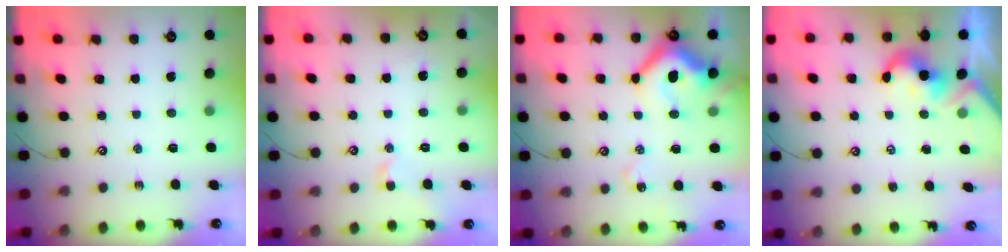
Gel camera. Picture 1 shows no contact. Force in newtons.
{"total": 0.7, "press": 0.7, "slide": 0.1}
{"total": 12.9, "press": 12.8, "slide": 1.9}
{"total": 2.0, "press": 1.9, "slide": 0.5}